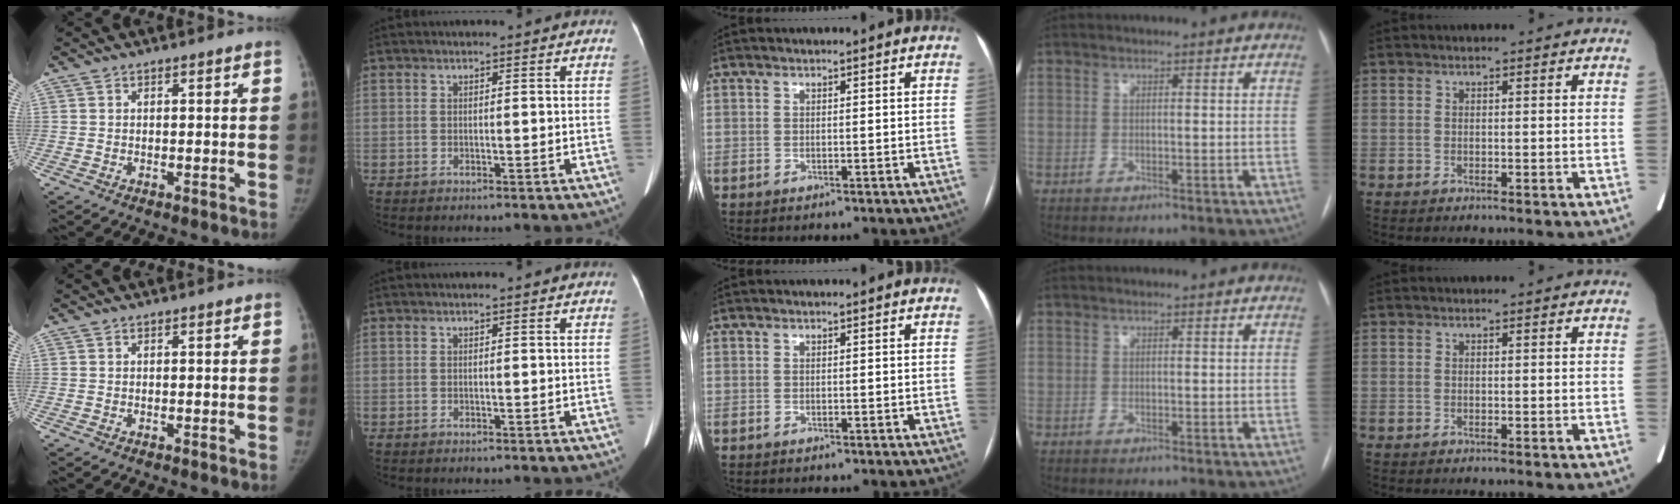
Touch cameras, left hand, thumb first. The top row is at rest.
{}